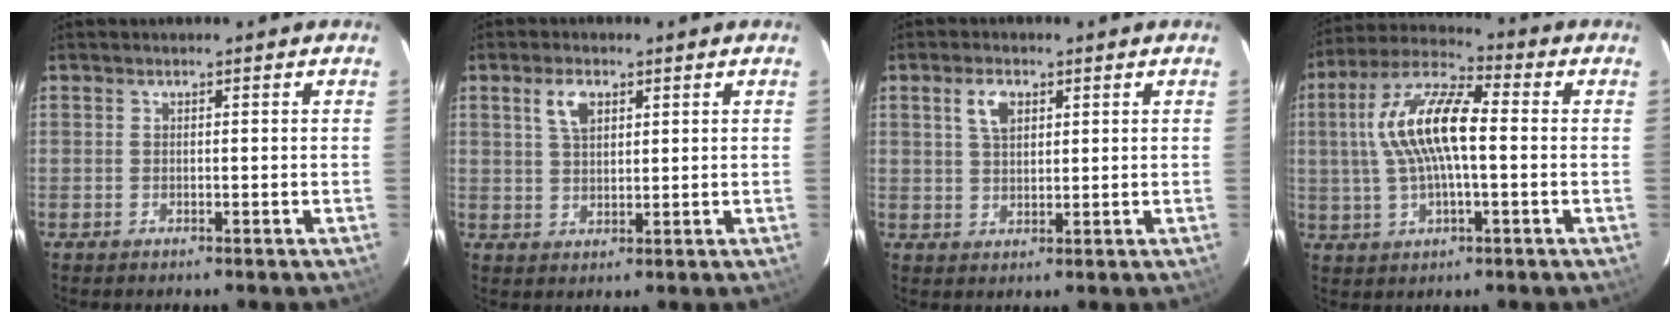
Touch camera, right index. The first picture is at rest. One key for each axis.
{"total": 4.5, "fx": 2.1, "fy": 2.4, "fz": 3.2, "tx": -0.060, "ty": 0.009, "tz": 0.041}
{"total": 4.4, "fx": 1.9, "fy": 2.4, "fz": 3.1, "tx": -0.059, "ty": 0.010, "tz": 0.037}
{"total": 13.9, "fx": 0.8, "fy": 4.9, "fz": 13.0, "tx": -0.259, "ty": 0.021, "tz": 0.009}